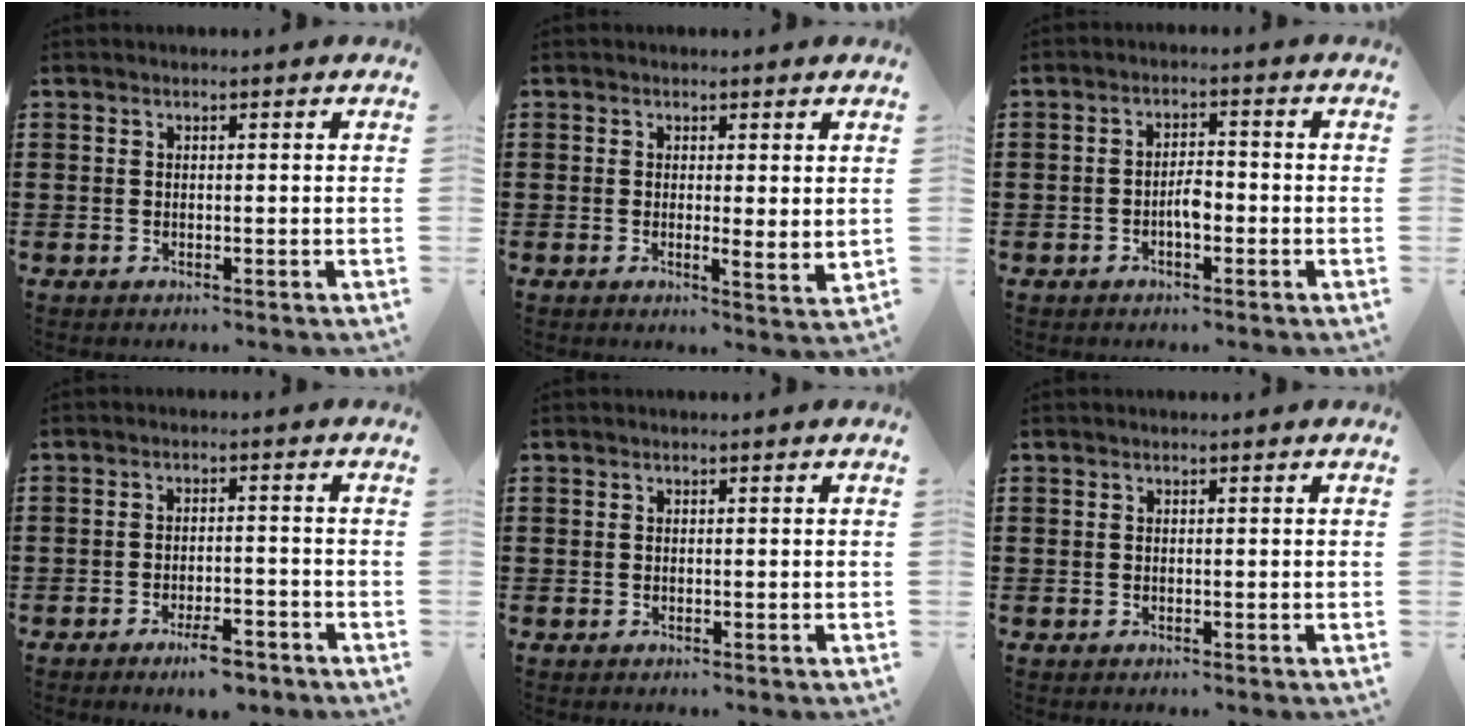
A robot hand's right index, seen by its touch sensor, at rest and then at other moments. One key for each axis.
{"total": 1.8, "fx": 0.9, "fy": 0.5, "fz": 1.5, "tx": -0.032, "ty": 0.001, "tz": 0.017}
{"total": 3.1, "fx": -1.0, "fy": 1.2, "fz": 2.6, "tx": -0.050, "ty": 0.005, "tz": -0.020}
{"total": 4.1, "fx": -3.2, "fy": 0.6, "fz": 2.5, "tx": -0.039, "ty": 0.005, "tz": -0.056}
{"total": 0.0}
{"total": 0.0}